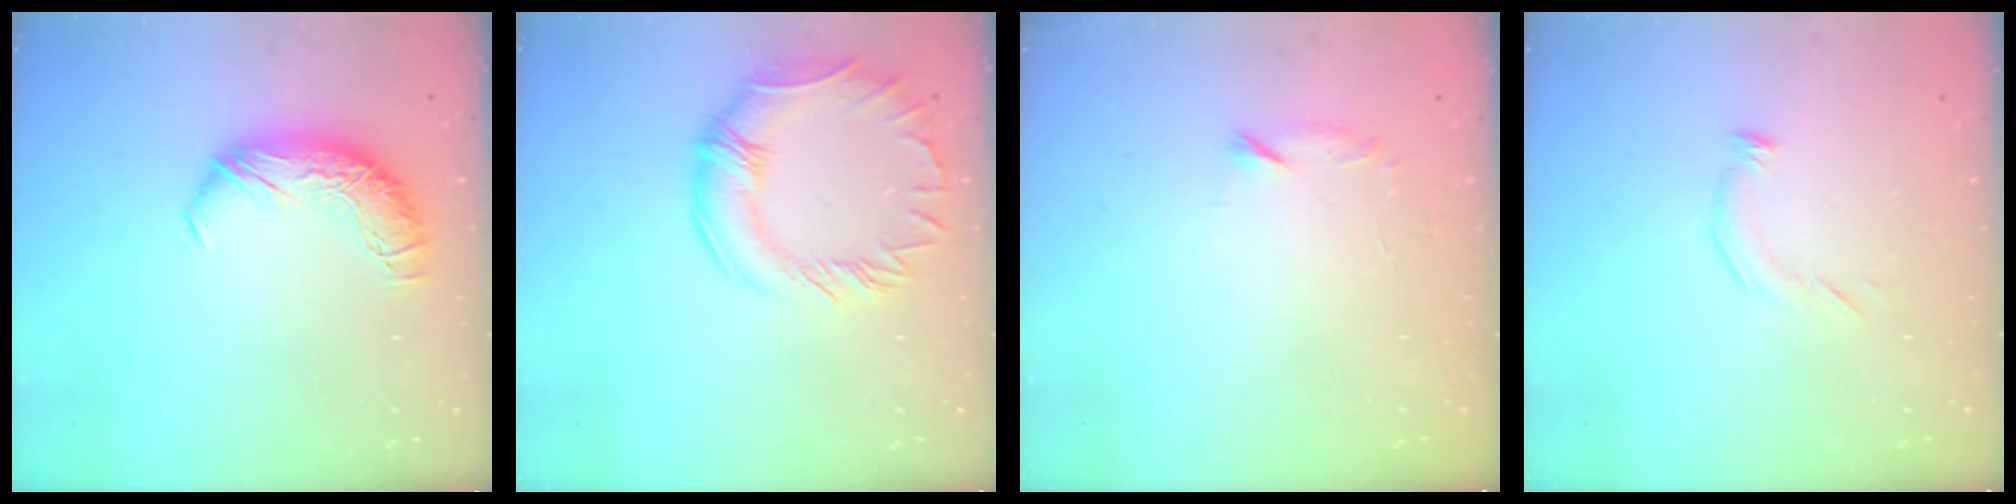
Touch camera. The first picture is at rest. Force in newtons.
{"total": 5.0, "press": 4.8, "slide": 1.4}
{"total": 6.2, "press": 6.1, "slide": 1.2}
{"total": 3.7, "press": 3.6, "slide": 0.9}